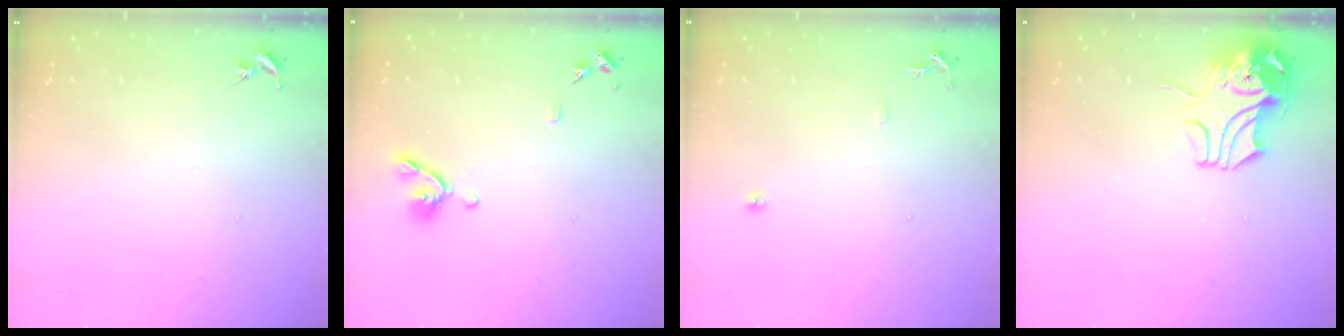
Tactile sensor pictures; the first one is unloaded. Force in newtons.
{"total": 9.1, "press": 9.0, "slide": 1.4}
{"total": 8.0, "press": 8.0, "slide": 0.8}
{"total": 11.5, "press": 11.4, "slide": 1.6}